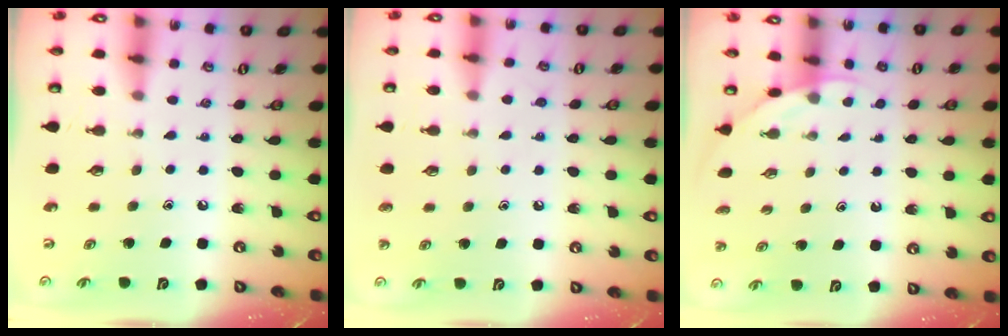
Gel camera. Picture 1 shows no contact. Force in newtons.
{"total": 4.1, "press": 4.1, "slide": 0.4}
{"total": 1.9, "press": 1.9, "slide": 0.1}